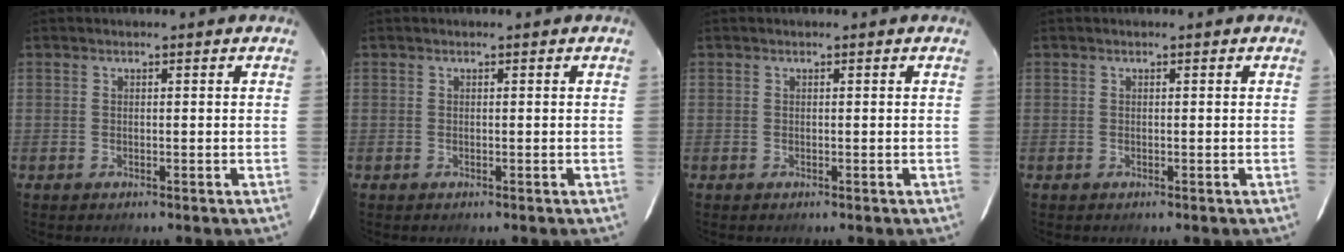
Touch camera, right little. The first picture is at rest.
{"total": 0.0}
{"total": 0.0}
{"total": 0.0}